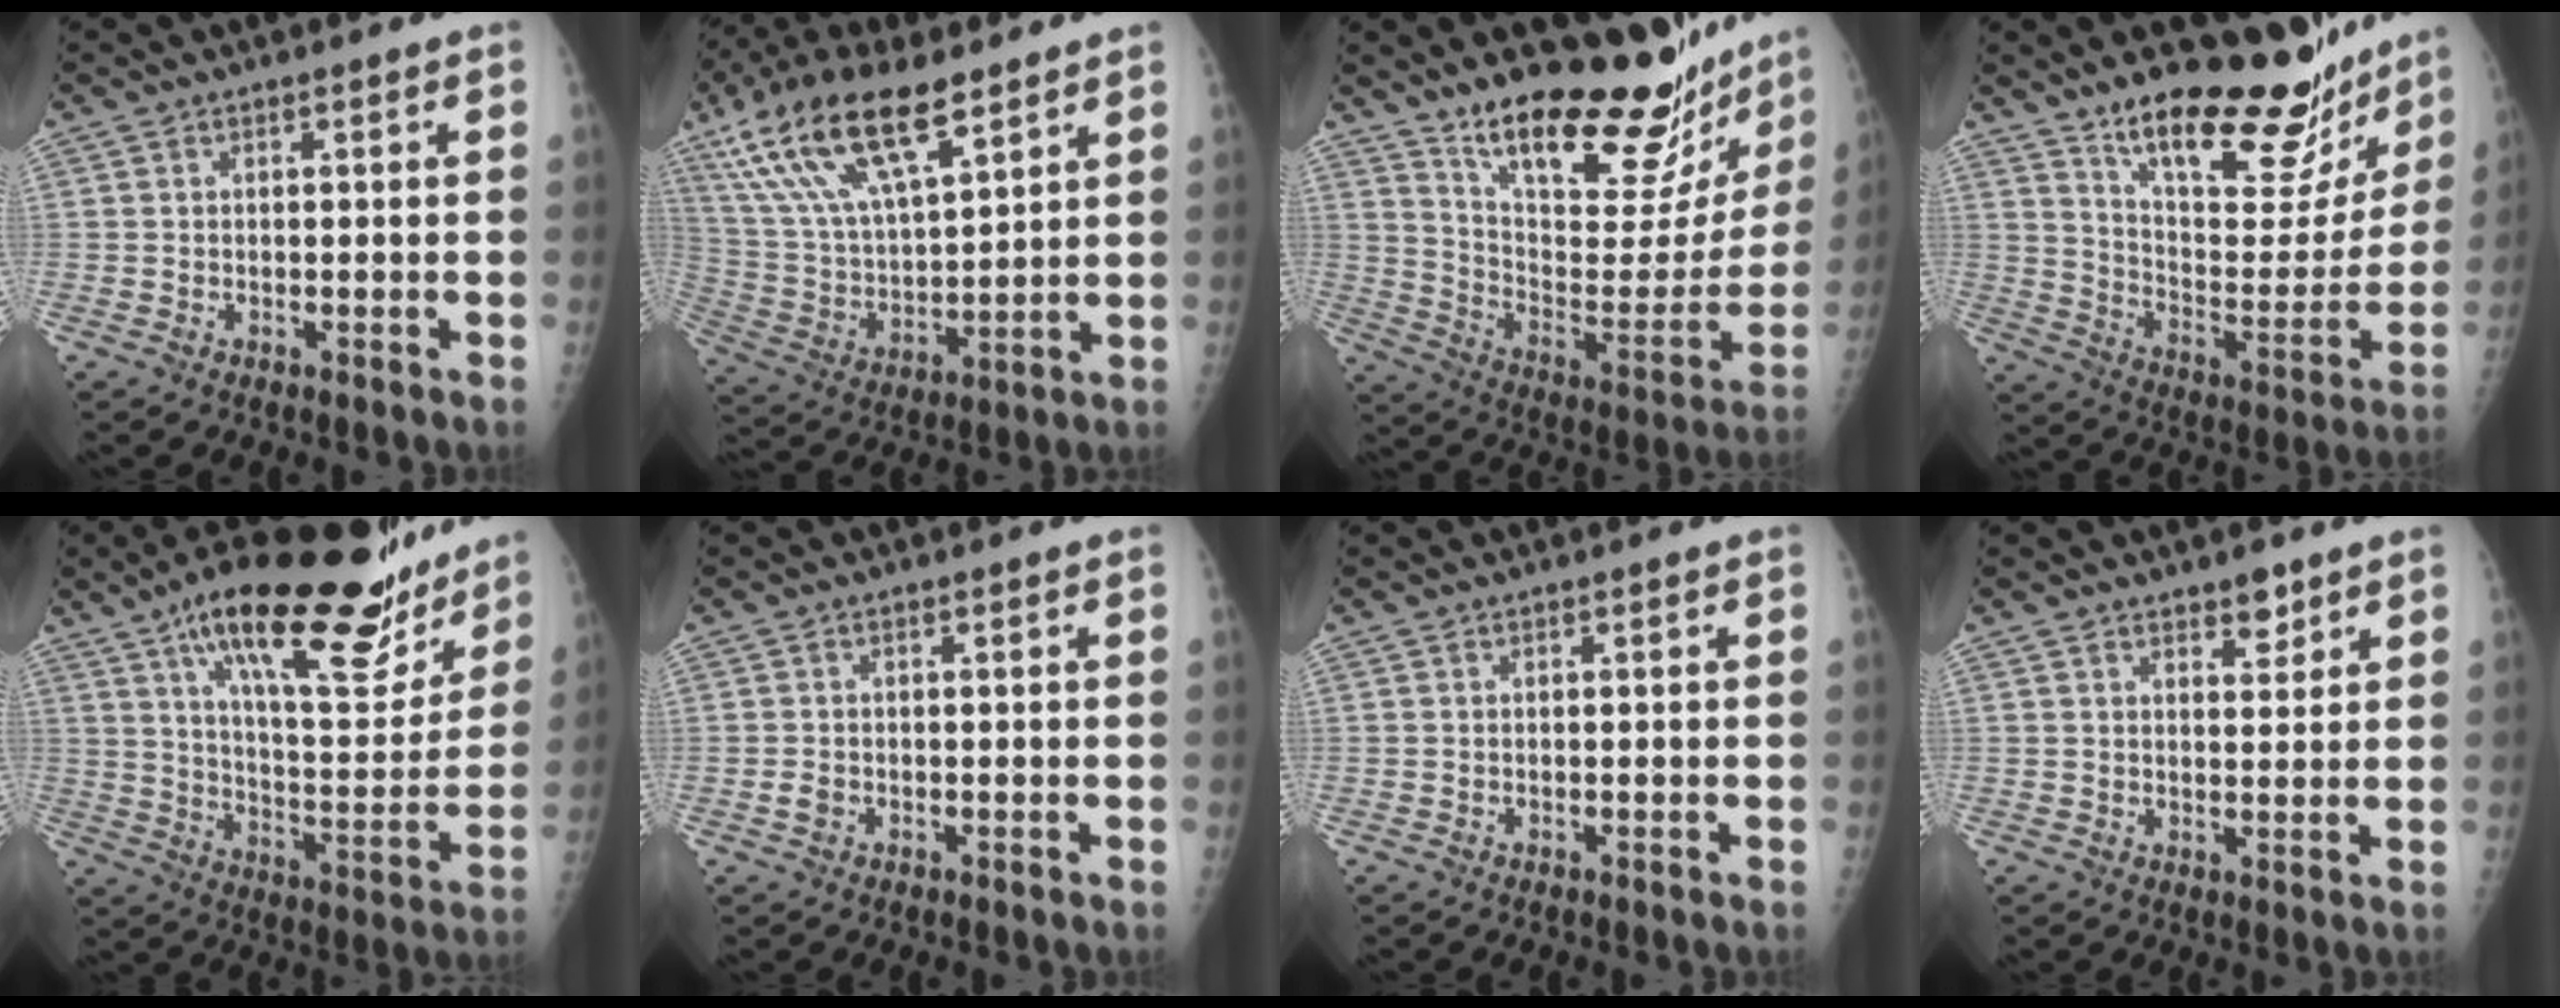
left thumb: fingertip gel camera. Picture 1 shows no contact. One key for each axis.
{"total": 19.5, "fx": 11.6, "fy": 7.1, "fz": 13.9, "tx": -0.254, "ty": -0.027, "tz": 0.227}
{"total": 26.4, "fx": 21.7, "fy": 7.5, "fz": 12.9, "tx": -0.152, "ty": -0.135, "tz": 0.321}
{"total": 24.1, "fx": 19.1, "fy": 7.8, "fz": 12.4, "tx": -0.131, "ty": -0.120, "tz": 0.286}
{"total": 27.7, "fx": 18.6, "fy": 9.1, "fz": 18.5, "tx": -0.239, "ty": -0.064, "tz": 0.289}
{"total": 1.5, "fx": -0.5, "fy": 1.2, "fz": 0.8, "tx": -0.013, "ty": 0.002, "tz": -0.008}
{"total": 0.0}
{"total": 3.4, "fx": 2.4, "fy": 1.6, "fz": 1.7, "tx": -0.009, "ty": -0.016, "tz": 0.037}